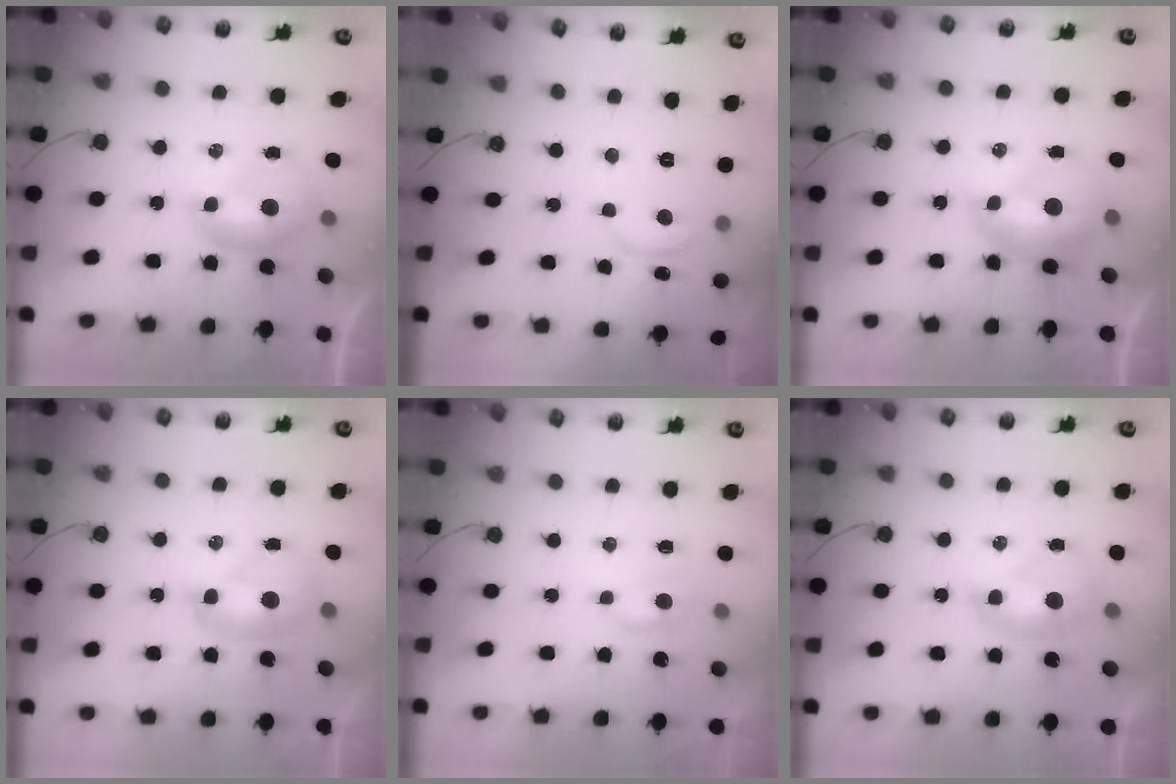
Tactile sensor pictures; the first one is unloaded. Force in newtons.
{"total": 0.8, "press": 0.6, "slide": 0.5}
{"total": 2.2, "press": 2.1, "slide": 0.7}
{"total": 2.0, "press": 2.0, "slide": 0.0}
{"total": 1.1, "press": 1.0, "slide": 0.4}
{"total": 1.3, "press": 1.3, "slide": 0.3}